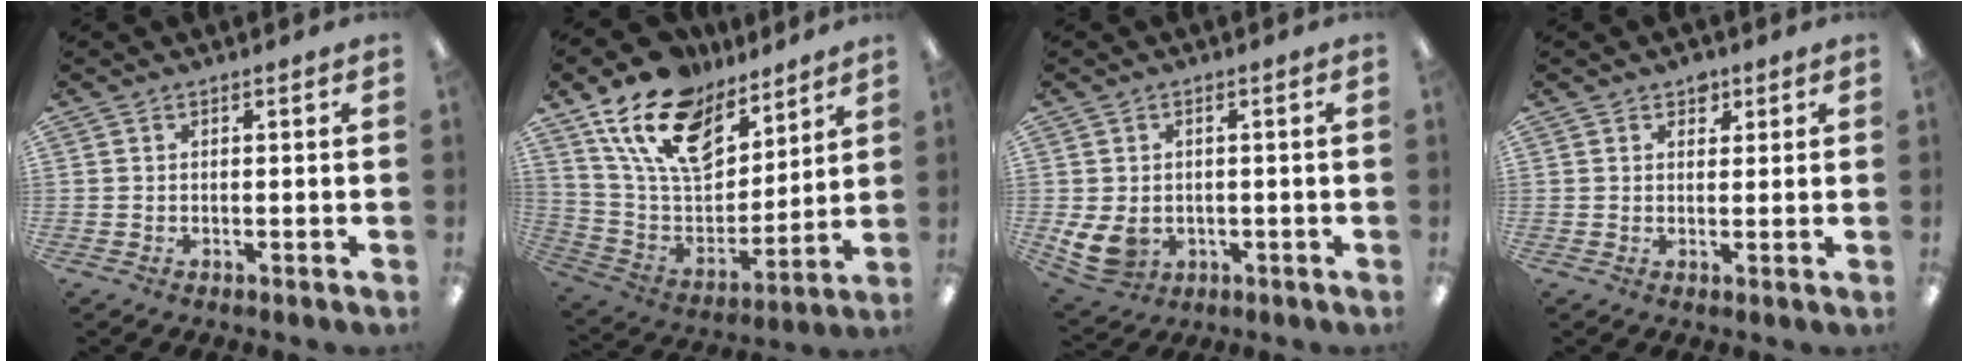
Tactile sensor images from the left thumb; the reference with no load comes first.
{"total": 19.2, "force": [12.3, 10.9, 10.0], "torque": [-0.195, -0.058, 0.226]}
{"total": 6.3, "force": [-0.8, 5.0, 3.8], "torque": [-0.097, 0.003, -0.012]}
{"total": 2.8, "force": [1.9, 1.9, 0.8], "torque": [0.005, -0.006, 0.030]}